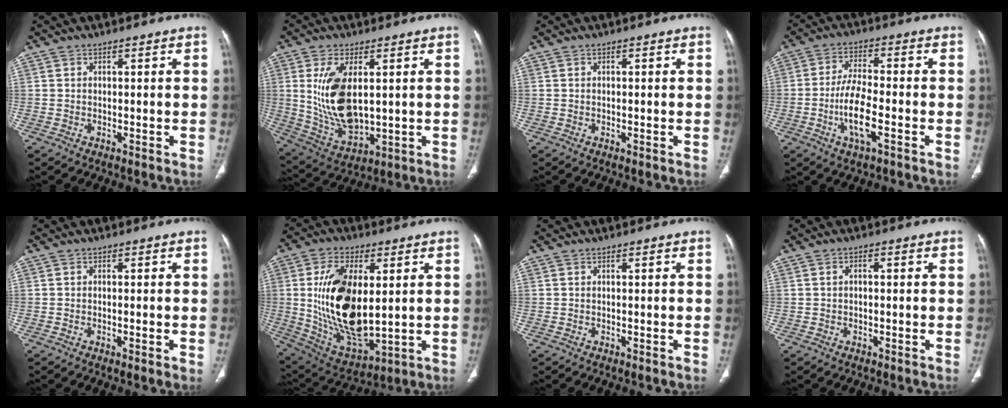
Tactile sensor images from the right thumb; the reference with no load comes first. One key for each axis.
{"total": 14.1, "fx": 2.2, "fy": 7.4, "fz": 11.8, "tx": -0.222, "ty": -0.019, "tz": 0.060}
{"total": 0.0}
{"total": 9.0, "fx": -3.0, "fy": 2.8, "fz": 8.0, "tx": -0.162, "ty": 0.012, "tz": -0.057}
{"total": 1.7, "fx": -0.3, "fy": 0.2, "fz": 1.6, "tx": -0.032, "ty": -0.005, "tz": -0.005}
{"total": 20.8, "fx": 2.2, "fy": 10.7, "fz": 17.7, "tx": -0.320, "ty": -0.021, "tz": 0.056}
{"total": 0.0}
{"total": 1.1, "fx": 0.0, "fy": 0.7, "fz": 0.8, "tx": -0.012, "ty": 0.005, "tz": -0.003}